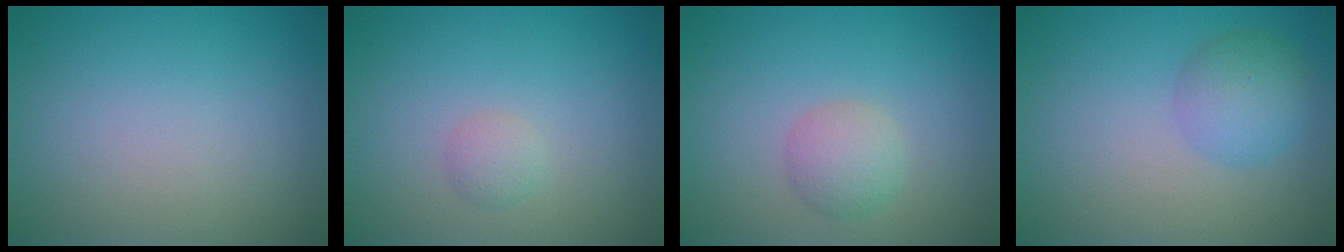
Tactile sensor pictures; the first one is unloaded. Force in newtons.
{"total": 1.1, "press": 1.1, "slide": 0.1}
{"total": 2.3, "press": 2.3, "slide": 0.0}
{"total": 3.3, "press": 3.3, "slide": 0.0}